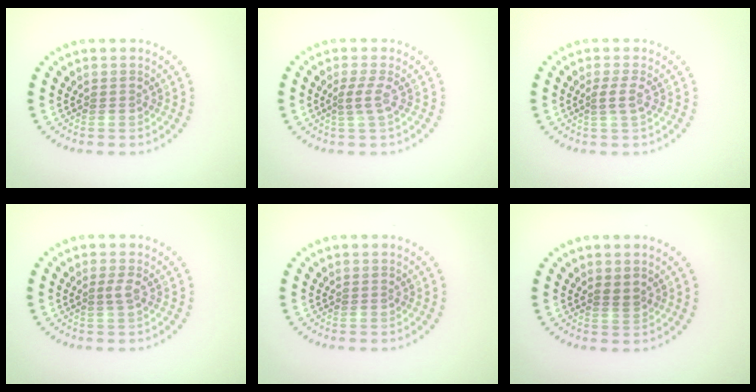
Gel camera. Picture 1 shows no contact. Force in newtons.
{"total": 1.3, "press": 1.0, "slide": 0.9}
{"total": 1.3, "press": 0.8, "slide": 0.9}
{"total": 0.9, "press": 0.7, "slide": 0.6}
{"total": 0.0}
{"total": 1.1, "press": 0.9, "slide": 0.5}